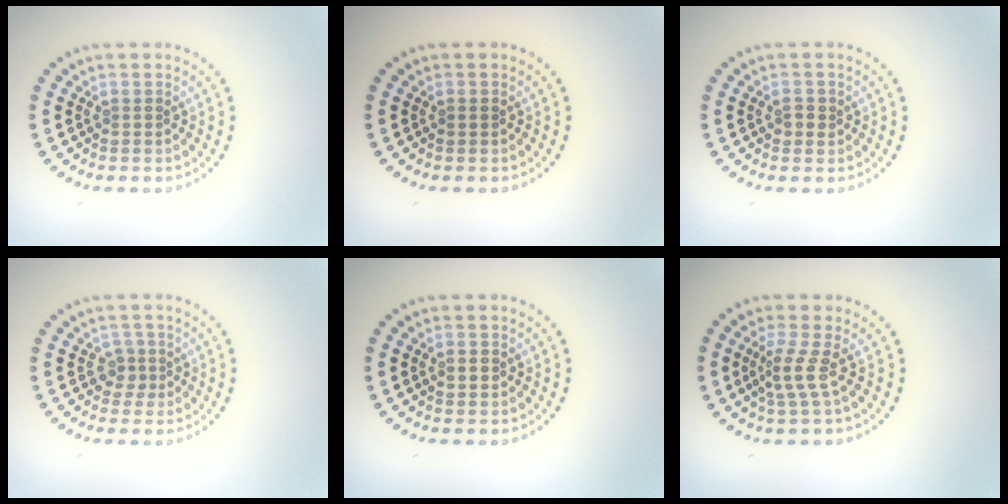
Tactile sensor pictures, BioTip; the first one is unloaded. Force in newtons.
{"total": 0.6, "press": 0.6, "slide": 0.1}
{"total": 1.2, "press": 1.2, "slide": 0.2}
{"total": 1.7, "press": 1.3, "slide": 1.0}
{"total": 1.0, "press": 1.0, "slide": 0.2}
{"total": 2.3, "press": 1.6, "slide": 1.7}